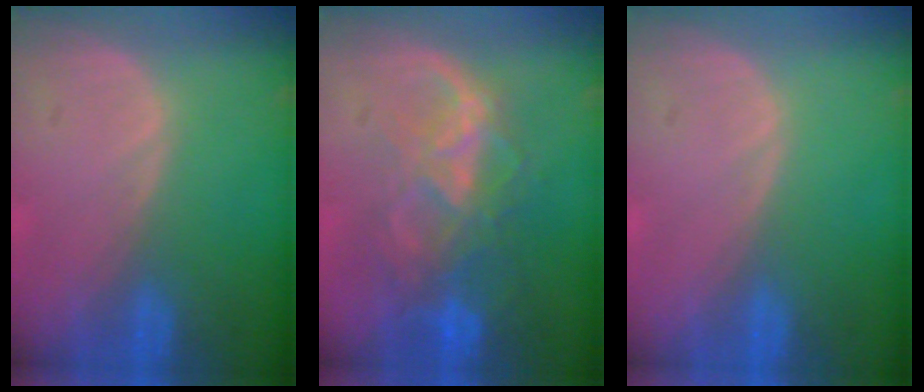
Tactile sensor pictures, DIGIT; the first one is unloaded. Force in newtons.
{"total": 8.8, "press": 7.6, "slide": 4.4}
{"total": 0.0}